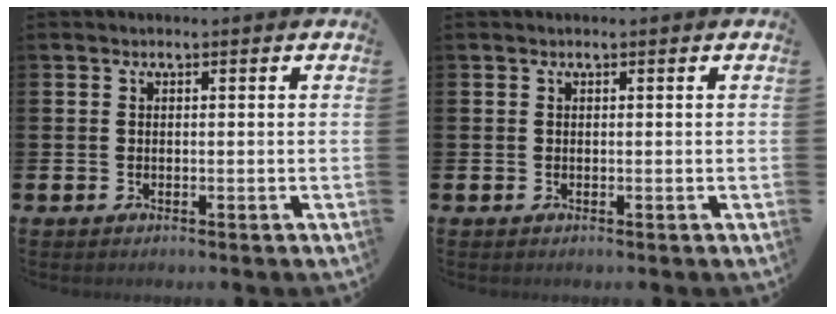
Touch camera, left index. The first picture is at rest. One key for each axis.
{"total": 0.0}